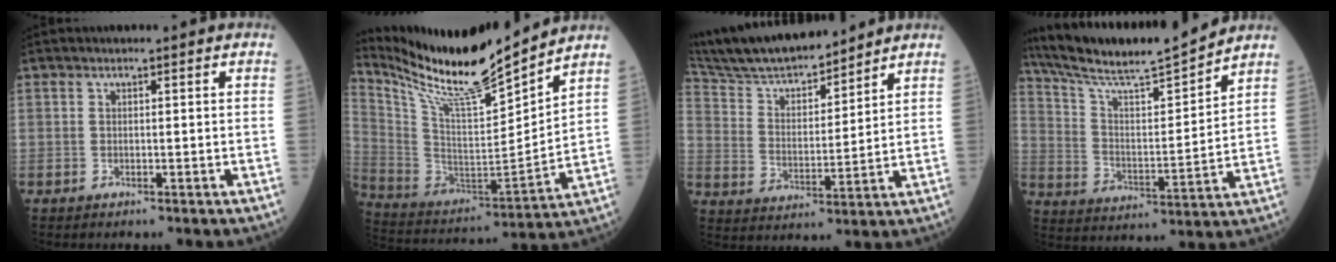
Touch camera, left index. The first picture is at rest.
{"total": 17.5, "force": [15.8, -0.2, 7.4], "torque": [-0.159, -0.026, 0.290]}
{"total": 15.6, "force": [14.2, 2.5, 6.0], "torque": [-0.113, 0.010, 0.253]}
{"total": 16.8, "force": [15.6, -0.3, 6.4], "torque": [-0.124, -0.001, 0.260]}